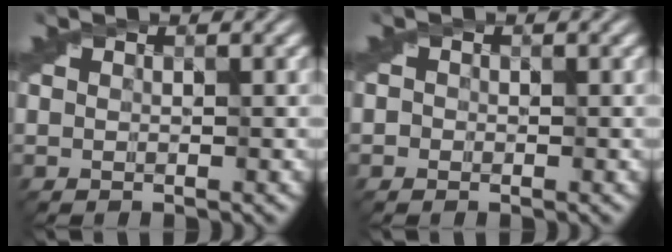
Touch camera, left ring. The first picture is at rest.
{"total": 0.8, "force": [-0.4, 0.7, 0.0], "torque": [0.005, -0.005, -0.013]}